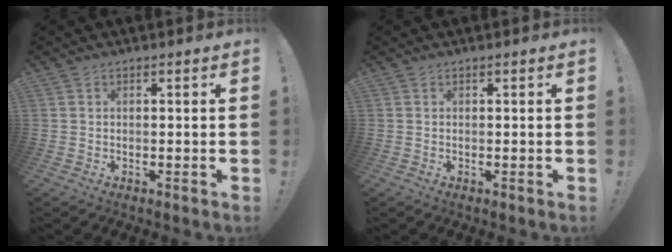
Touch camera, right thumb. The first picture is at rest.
{"total": 0.0}